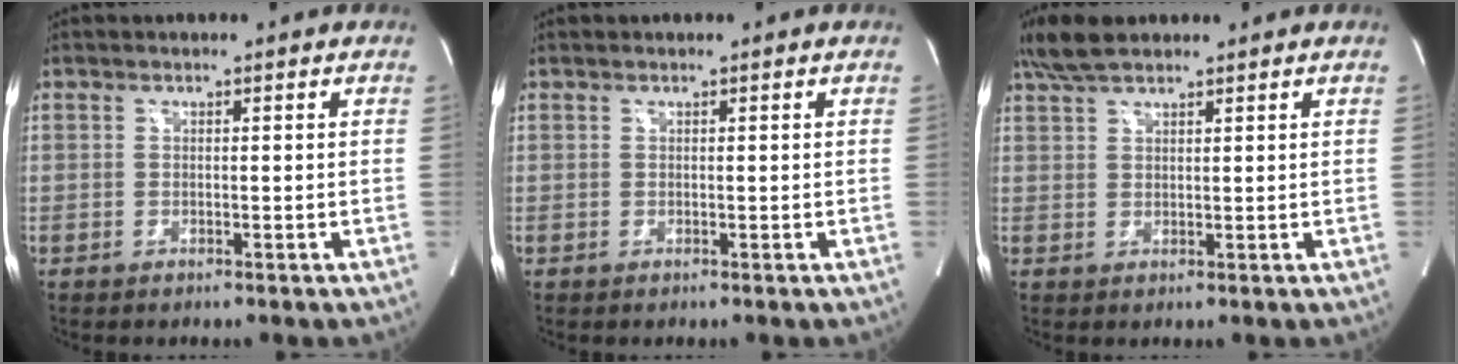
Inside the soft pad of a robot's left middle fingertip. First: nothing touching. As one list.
[{"total": 0.0}, {"total": 5.2, "force": [4.2, 1.3, 2.7], "torque": [-0.069, 0.020, 0.086]}]